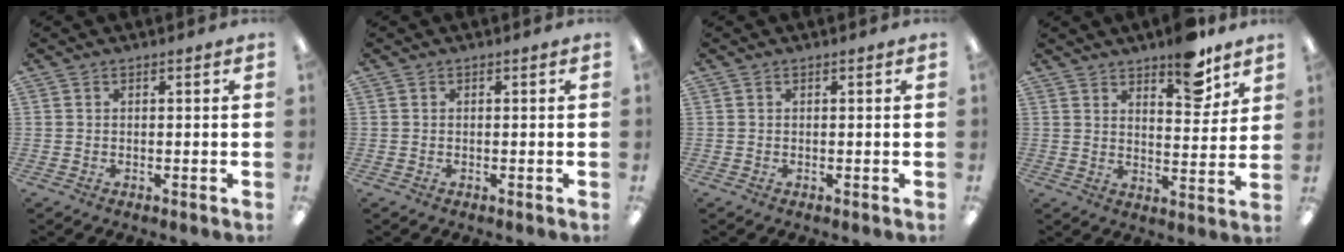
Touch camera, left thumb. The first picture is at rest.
{"total": 0.0}
{"total": 0.0}
{"total": 10.0, "force": [7.8, 3.5, 5.1], "torque": [-0.049, -0.054, 0.130]}